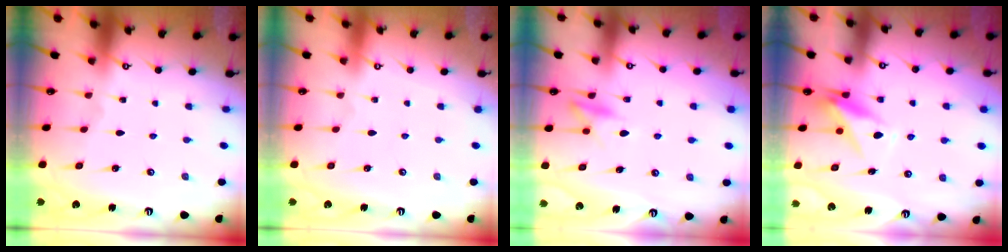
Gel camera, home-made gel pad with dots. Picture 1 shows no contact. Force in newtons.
{"total": 4.0, "press": 4.0, "slide": 0.2}
{"total": 11.0, "press": 11.0, "slide": 0.2}
{"total": 9.2, "press": 9.1, "slide": 1.6}